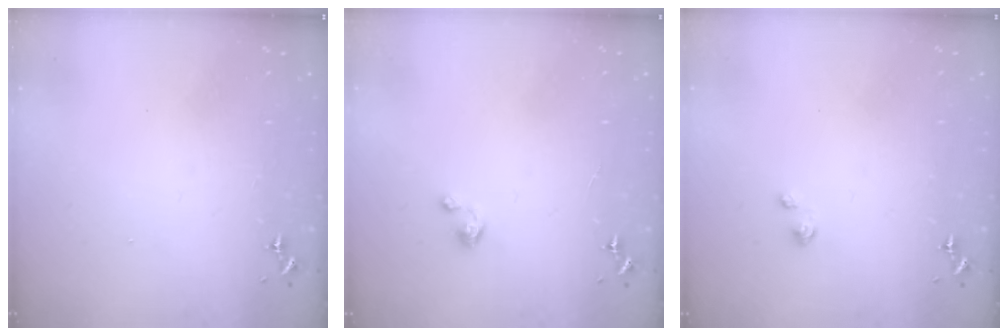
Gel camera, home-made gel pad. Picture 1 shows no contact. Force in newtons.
{"total": 2.1, "press": 2.1, "slide": 0.1}
{"total": 2.5, "press": 2.5, "slide": 0.3}